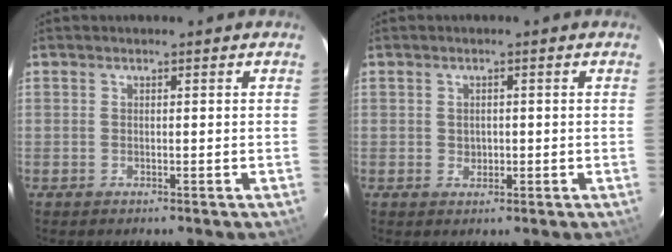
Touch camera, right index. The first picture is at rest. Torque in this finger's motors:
{"motor_torque": [-0.03, 0.01, 0.03, 0.00]}